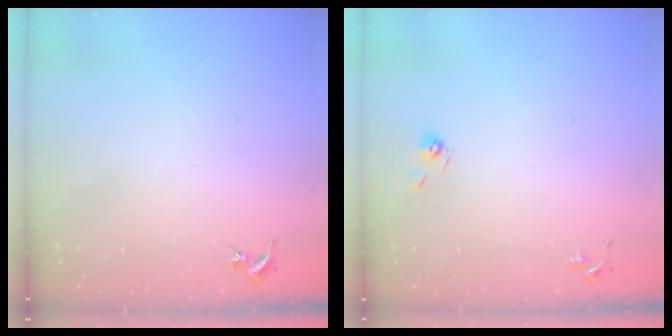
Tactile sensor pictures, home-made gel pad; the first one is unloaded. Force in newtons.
{"total": 5.4, "press": 5.2, "slide": 1.4}